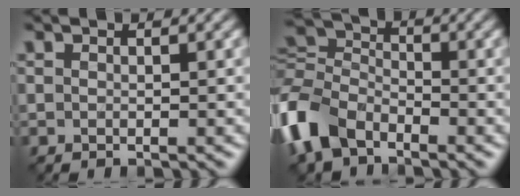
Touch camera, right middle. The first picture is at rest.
{"total": 7.4, "force": [-4.0, 4.6, 4.2], "torque": [-0.099, 0.008, -0.102]}